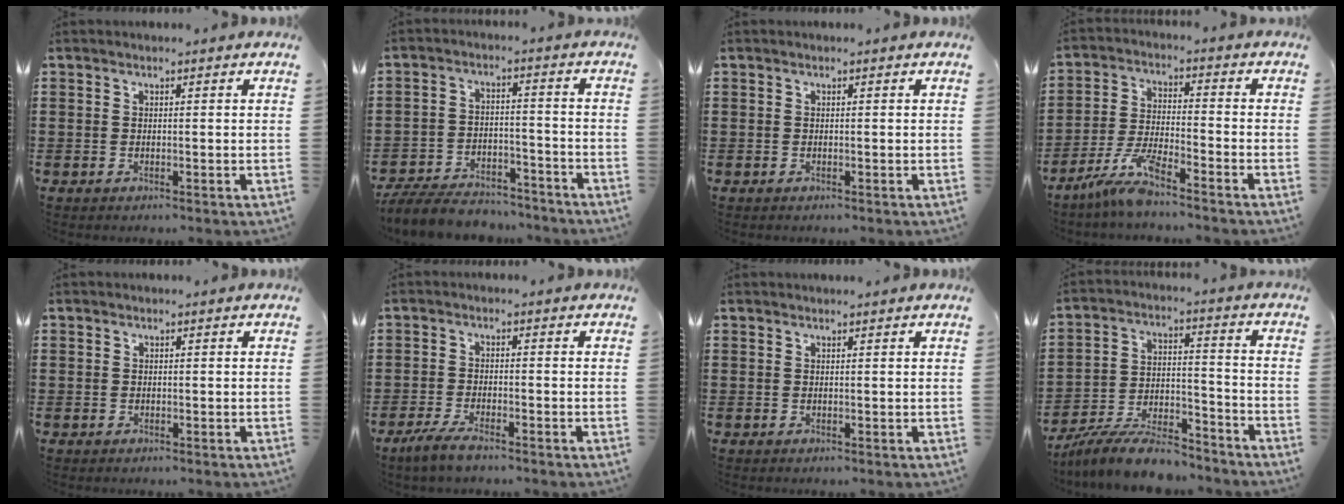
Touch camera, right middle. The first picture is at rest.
{"total": 7.0, "force": [-6.7, 1.5, 1.5], "torque": [-0.026, 0.015, -0.130]}
{"total": 0.0}
{"total": 6.9, "force": [-5.8, 0.4, 3.8], "torque": [-0.095, -0.013, -0.116]}
{"total": 0.7, "force": [-0.3, 0.7, 0.1], "torque": [-0.002, 0.004, -0.007]}
{"total": 3.6, "force": [-2.8, 0.9, 2.1], "torque": [-0.049, 0.002, -0.057]}
{"total": 0.0}
{"total": 10.1, "force": [-9.1, 1.6, 4.2], "torque": [-0.073, 0.022, -0.175]}